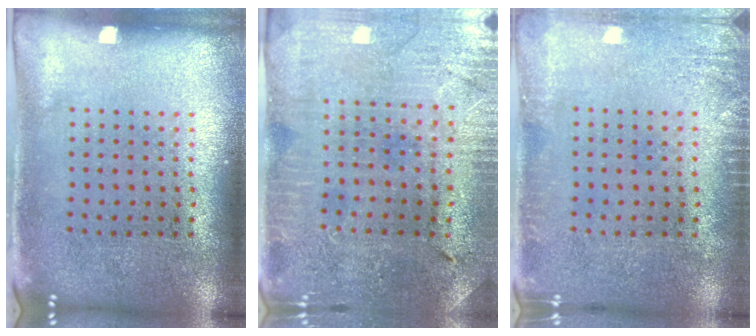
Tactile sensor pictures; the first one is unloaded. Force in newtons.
{"total": 0.7, "press": 0.6, "slide": 0.3}
{"total": 1.6, "press": 1.6, "slide": 0.2}